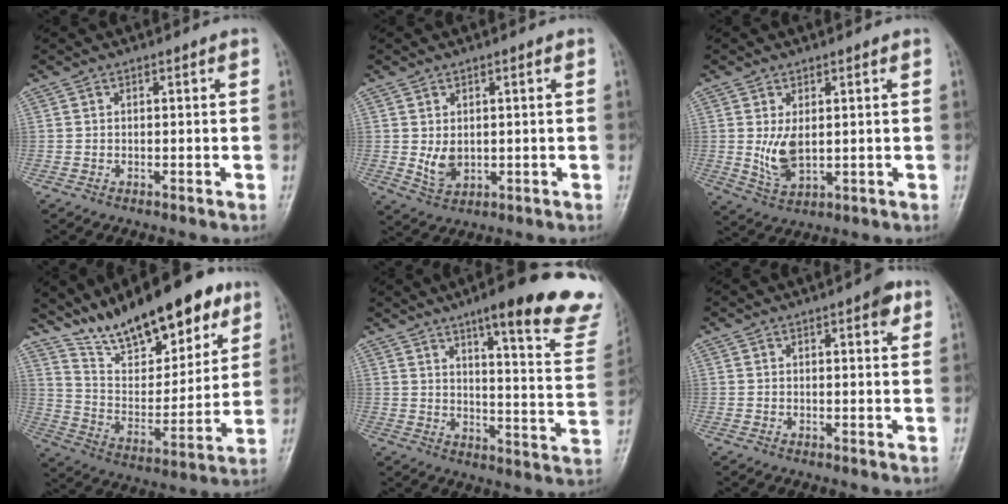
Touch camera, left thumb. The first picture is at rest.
{"total": 4.2, "force": [0.3, 3.0, 2.9], "torque": [-0.040, -0.012, 0.016]}
{"total": 5.8, "force": [0.8, 3.3, 4.7], "torque": [-0.083, -0.017, 0.023]}
{"total": 21.7, "force": [15.3, 8.3, 12.9], "torque": [-0.159, -0.061, 0.261]}
{"total": 23.9, "force": [16.9, 4.6, 16.2], "torque": [-0.177, -0.081, 0.207]}
{"total": 3.1, "force": [1.6, 1.0, 2.4], "torque": [-0.025, -0.004, 0.016]}